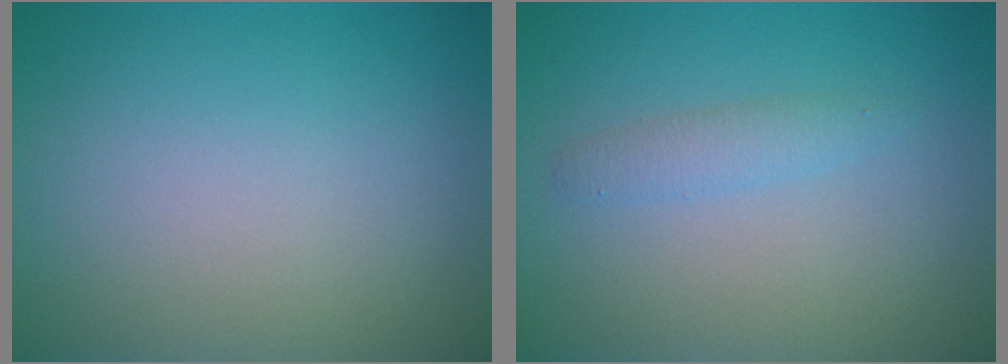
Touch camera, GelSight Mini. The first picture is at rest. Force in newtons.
{"total": 1.4, "press": 1.4, "slide": 0.0}